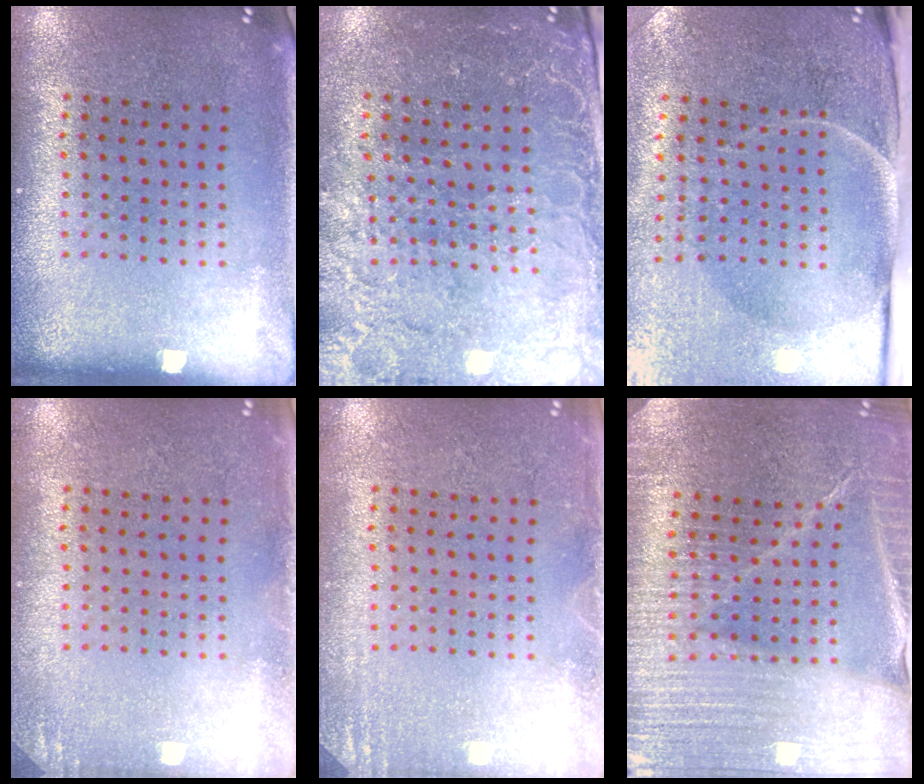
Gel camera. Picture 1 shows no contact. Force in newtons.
{"total": 3.1, "press": 2.9, "slide": 1.0}
{"total": 5.0, "press": 3.9, "slide": 3.0}
{"total": 1.1, "press": 1.1, "slide": 0.1}
{"total": 1.8, "press": 1.8, "slide": 0.2}
{"total": 4.4, "press": 4.1, "slide": 1.6}